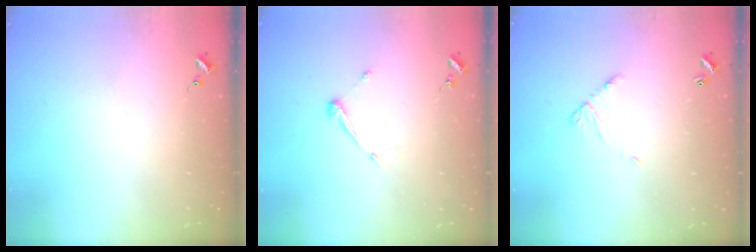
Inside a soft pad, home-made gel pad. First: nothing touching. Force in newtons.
{"total": 6.6, "press": 6.6, "slide": 0.5}
{"total": 6.2, "press": 6.2, "slide": 0.4}